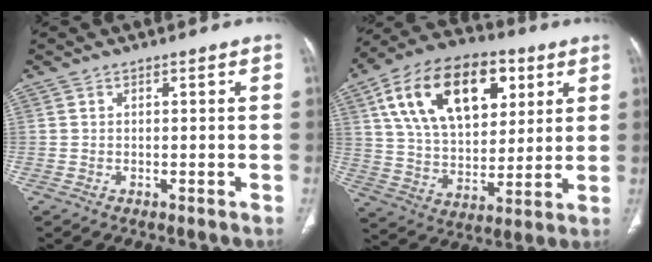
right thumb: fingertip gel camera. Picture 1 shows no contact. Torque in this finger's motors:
{"motor_torque": [-1.02, 2.07, 0.67, 0.25, 0.22]}